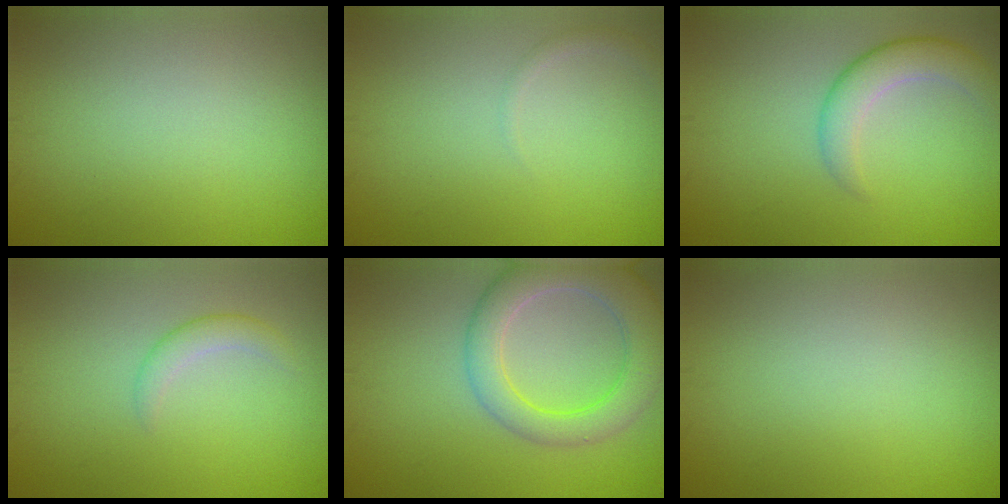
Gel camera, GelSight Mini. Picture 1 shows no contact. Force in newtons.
{"total": 0.8, "press": 0.8, "slide": 0.1}
{"total": 3.6, "press": 3.6, "slide": 0.2}
{"total": 1.7, "press": 1.7, "slide": 0.1}
{"total": 6.1, "press": 6.1, "slide": 0.4}
{"total": 0.0}